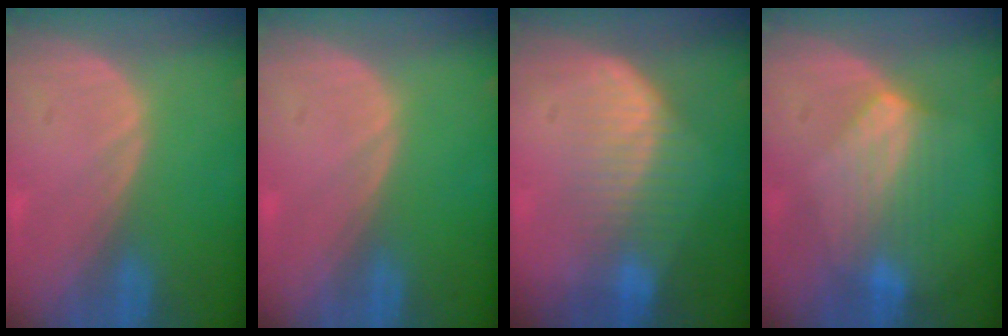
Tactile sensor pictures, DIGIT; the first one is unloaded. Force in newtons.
{"total": 0.0}
{"total": 6.9, "press": 6.5, "slide": 2.4}
{"total": 7.0, "press": 6.5, "slide": 2.7}